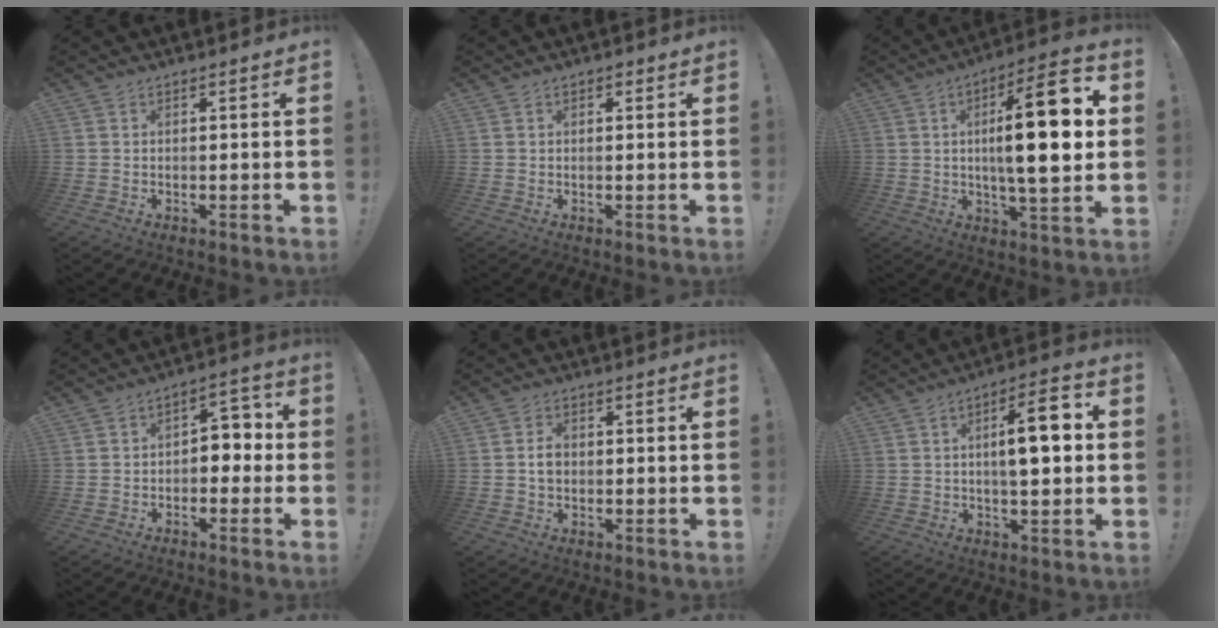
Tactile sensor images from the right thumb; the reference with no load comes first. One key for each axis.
{"total": 1.1, "fx": 0.3, "fy": 0.9, "fz": 0.6, "tx": -0.005, "ty": 0.001, "tz": 0.005}
{"total": 19.9, "fx": 2.6, "fy": 5.1, "fz": 19.1, "tx": -0.305, "ty": -0.006, "tz": 0.025}
{"total": 5.8, "fx": -1.6, "fy": 4.8, "fz": 3.0, "tx": -0.038, "ty": 0.018, "tz": -0.027}
{"total": 3.6, "fx": -0.1, "fy": 2.8, "fz": 2.3, "tx": -0.022, "ty": 0.001, "tz": -0.007}
{"total": 10.9, "fx": 0.9, "fy": 3.6, "fz": 10.2, "tx": -0.151, "ty": 0.004, "tz": 0.009}